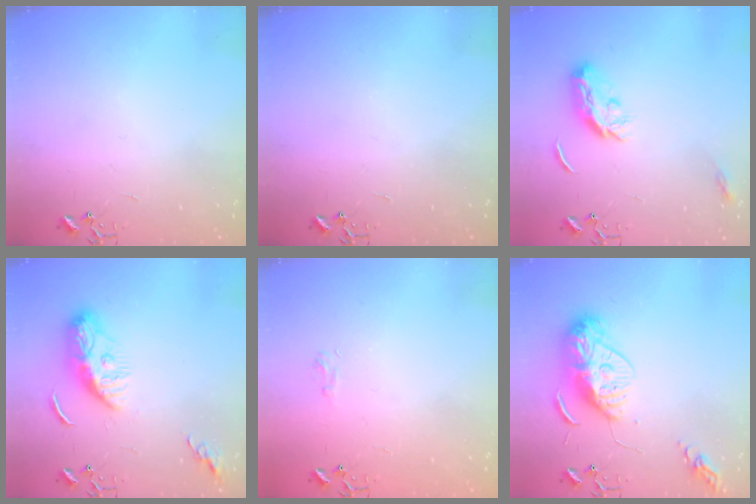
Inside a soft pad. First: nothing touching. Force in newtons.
{"total": 0.0}
{"total": 9.9, "press": 9.9, "slide": 0.3}
{"total": 9.4, "press": 9.4, "slide": 1.0}
{"total": 5.6, "press": 5.6, "slide": 0.7}
{"total": 12.9, "press": 12.8, "slide": 1.3}